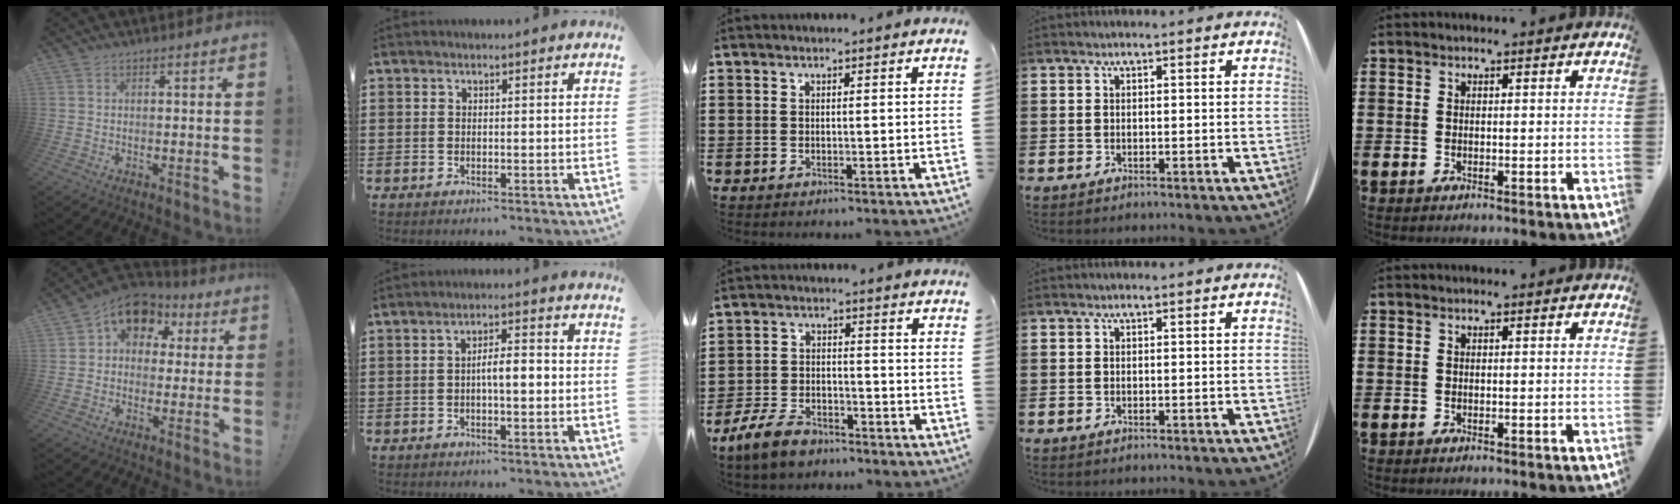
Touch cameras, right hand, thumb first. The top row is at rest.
{"thumb": {"total": 11.6, "force": [5.2, 8.5, 5.8], "torque": [-0.082, -0.022, 0.100]}, "index": {"total": 4.0, "force": [-0.7, 1.0, 3.8], "torque": [-0.067, 0.008, -0.015]}, "middle": {"total": 6.3, "force": [-5.1, 2.3, 2.9], "torque": [-0.073, 0.003, -0.102]}}